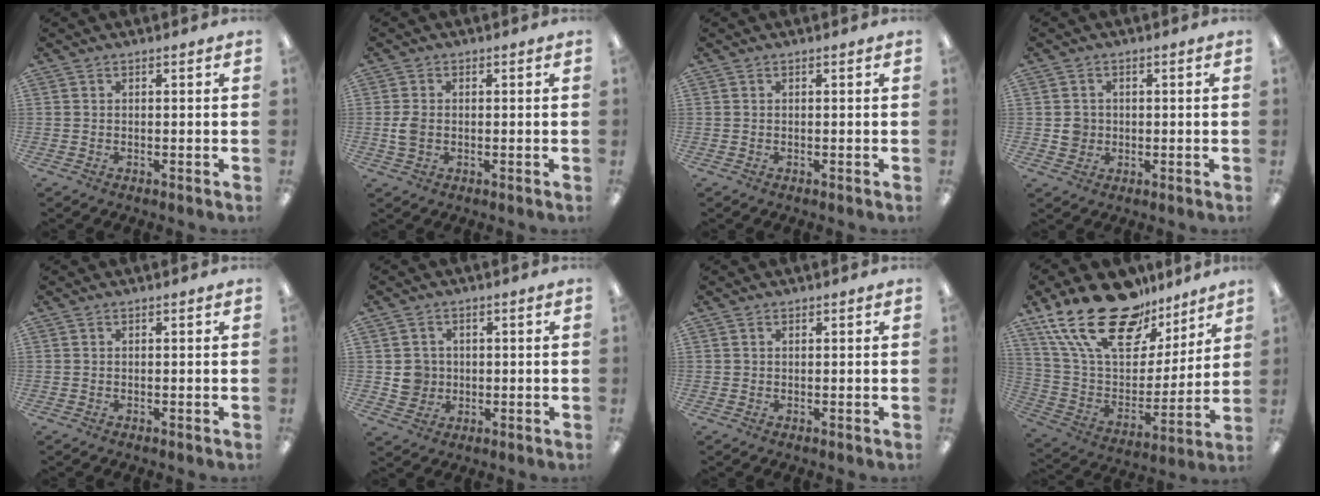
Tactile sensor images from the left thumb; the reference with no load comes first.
{"total": 3.6, "force": [-0.3, 2.5, 2.6], "torque": [-0.052, 0.003, -0.005]}
{"total": 0.0}
{"total": 3.4, "force": [0.1, 3.3, 0.7], "torque": [-0.003, 0.000, -0.002]}
{"total": 0.0}
{"total": 4.9, "force": [0.2, 4.8, 0.7], "torque": [-0.008, 0.006, 0.004]}
{"total": 0.6, "force": [0.4, 0.5, 0.0], "torque": [-0.001, 0.003, 0.006]}
{"total": 24.5, "force": [17.1, 12.0, 12.6], "torque": [-0.245, -0.104, 0.307]}